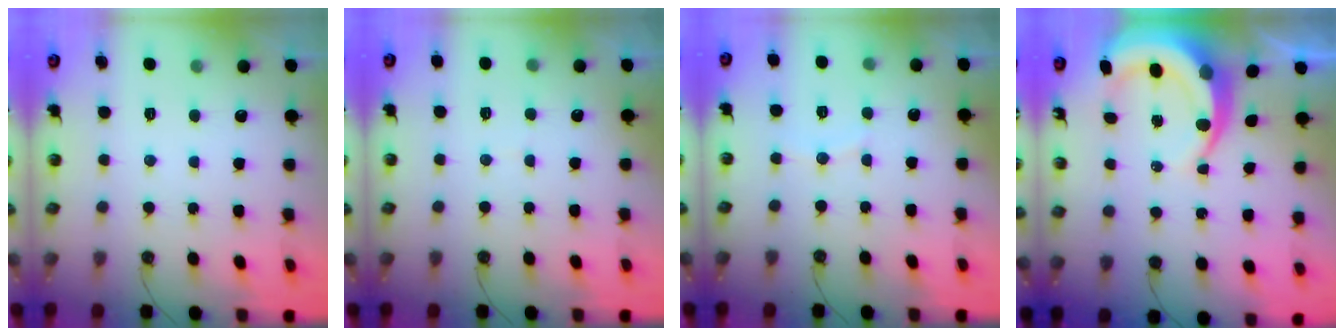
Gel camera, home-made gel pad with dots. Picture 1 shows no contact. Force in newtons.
{"total": 2.2, "press": 2.1, "slide": 0.8}
{"total": 4.0, "press": 3.9, "slide": 0.7}
{"total": 9.2, "press": 9.1, "slide": 1.3}